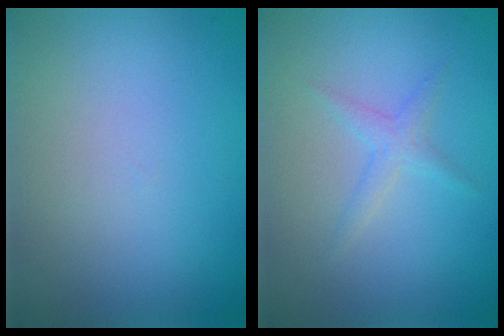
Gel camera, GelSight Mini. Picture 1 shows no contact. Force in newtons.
{"total": 1.3, "press": 1.3, "slide": 0.0}